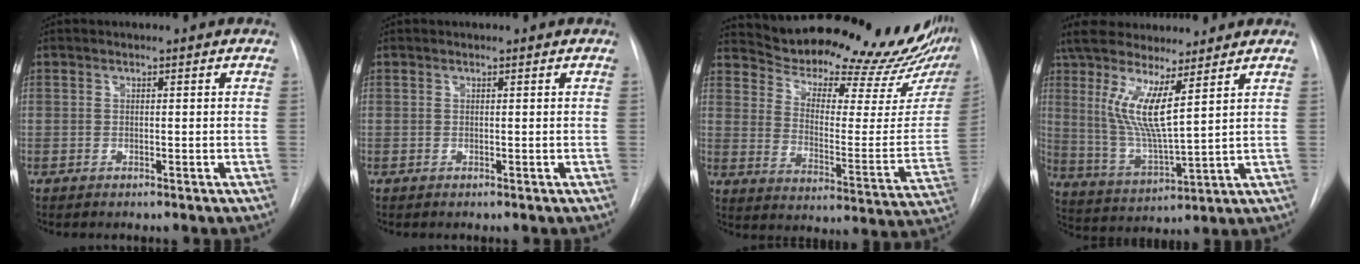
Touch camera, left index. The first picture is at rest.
{"total": 0.0}
{"total": 30.0, "force": [27.1, 4.5, 12.1], "torque": [-0.187, -0.106, 0.340]}
{"total": 13.9, "force": [6.3, 2.3, 12.2], "torque": [-0.247, -0.001, 0.117]}